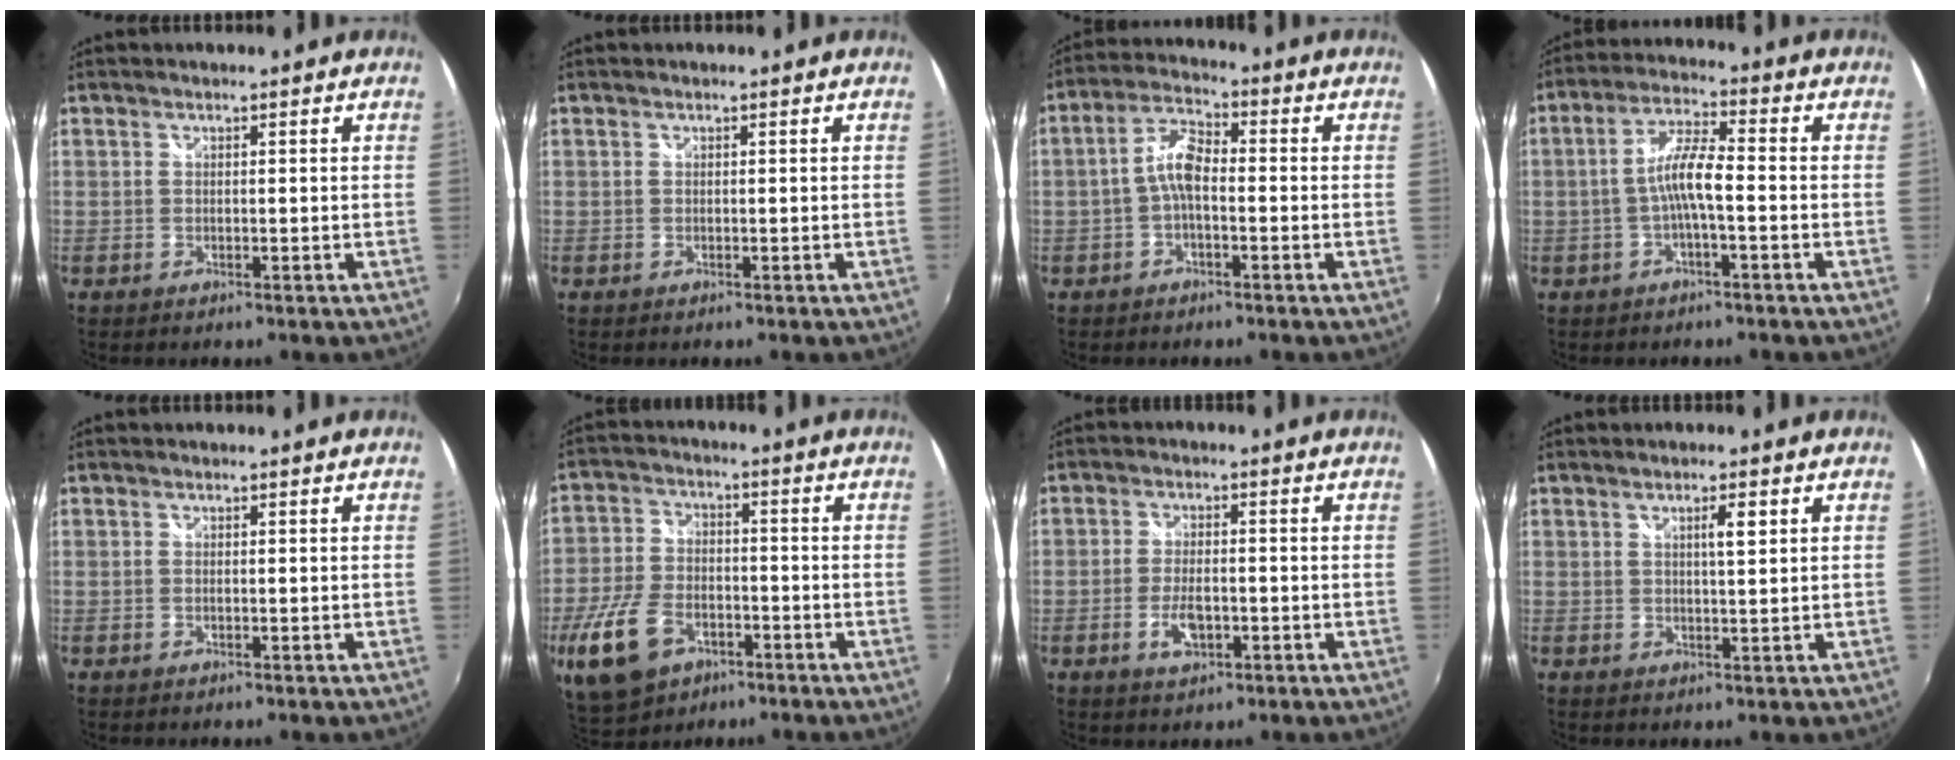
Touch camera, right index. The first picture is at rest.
{"total": 0.0}
{"total": 5.6, "force": [-1.4, 2.3, 4.9], "torque": [-0.104, 0.018, -0.031]}
{"total": 6.5, "force": [-1.6, 0.9, 6.2], "torque": [-0.130, 0.013, -0.031]}
{"total": 0.0}
{"total": 14.4, "force": [-6.6, 9.4, 8.7], "torque": [-0.216, -0.006, -0.112]}
{"total": 5.0, "force": [-1.9, 2.3, 4.1], "torque": [-0.086, -0.001, -0.032]}
{"total": 2.8, "force": [1.2, 0.2, 2.5], "torque": [-0.040, 0.006, 0.022]}